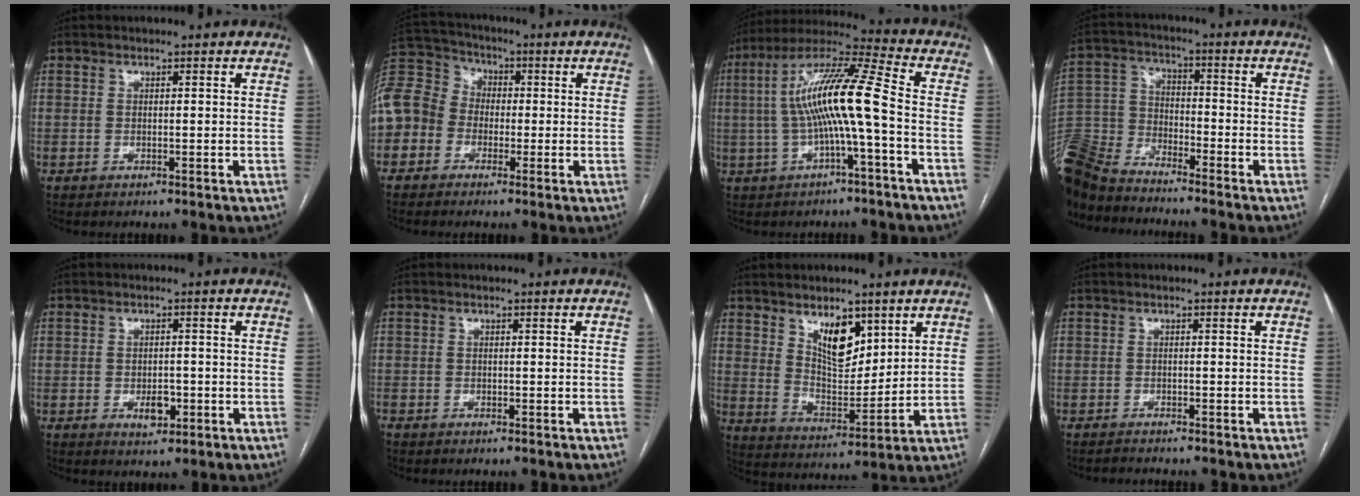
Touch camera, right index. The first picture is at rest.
{"total": 16.2, "force": [-3.2, 14.5, 6.4], "torque": [-0.204, 0.070, -0.062]}
{"total": 13.3, "force": [-1.1, 0.6, 13.2], "torque": [-0.250, 0.030, -0.024]}
{"total": 16.3, "force": [-14.6, 4.7, 5.6], "torque": [-0.143, 0.005, -0.284]}
{"total": 3.2, "force": [-1.3, 1.8, 2.4], "torque": [-0.034, 0.003, -0.013]}
{"total": 2.2, "force": [-1.9, 0.8, 0.5], "torque": [-0.012, -0.003, -0.030]}
{"total": 8.7, "force": [4.9, 3.8, 6.0], "torque": [-0.104, -0.008, 0.097]}
{"total": 3.6, "force": [-3.4, 0.5, 1.0], "torque": [-0.014, -0.009, -0.050]}